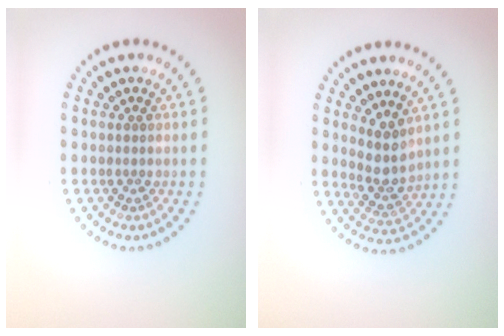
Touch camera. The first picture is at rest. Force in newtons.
{"total": 2.9, "press": 2.3, "slide": 1.8}